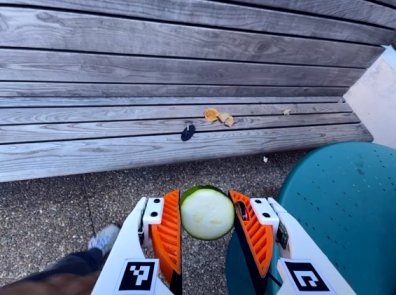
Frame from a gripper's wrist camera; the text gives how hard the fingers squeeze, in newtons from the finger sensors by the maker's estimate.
{"total": 7.4, "left": 7.0, "right": 7.8}